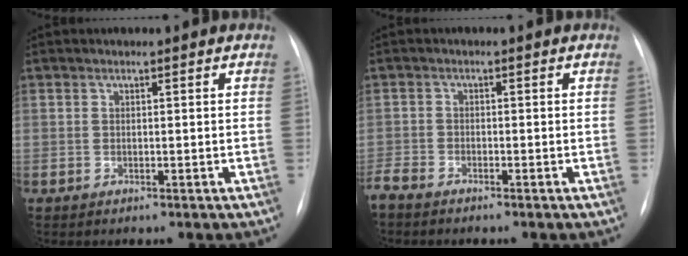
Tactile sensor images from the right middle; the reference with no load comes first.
{"total": 3.2, "force": [-2.9, 0.5, 1.3], "torque": [-0.024, -0.008, -0.054]}